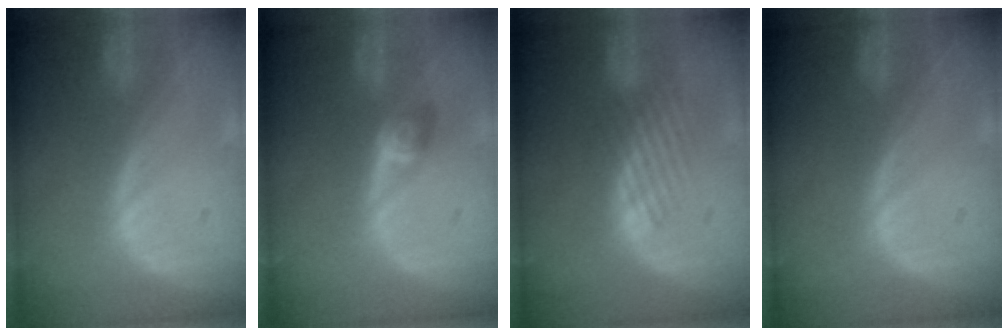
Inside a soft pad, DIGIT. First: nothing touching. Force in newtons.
{"total": 2.8, "press": 2.5, "slide": 1.2}
{"total": 3.6, "press": 3.1, "slide": 1.9}
{"total": 0.0}